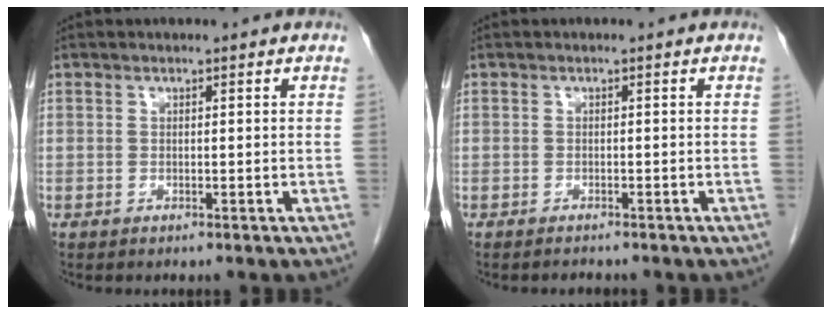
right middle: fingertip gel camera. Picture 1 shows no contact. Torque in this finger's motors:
{"motor_torque": [-0.31, 0.16, 0.01, -0.01]}